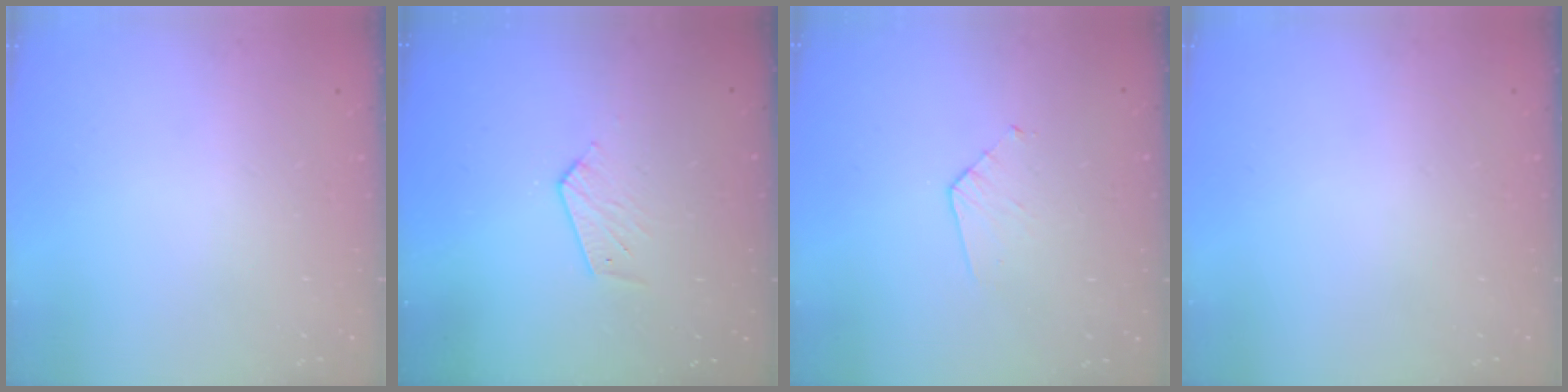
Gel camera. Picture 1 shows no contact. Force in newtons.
{"total": 4.8, "press": 4.8, "slide": 0.5}
{"total": 3.6, "press": 3.6, "slide": 0.3}
{"total": 0.0}